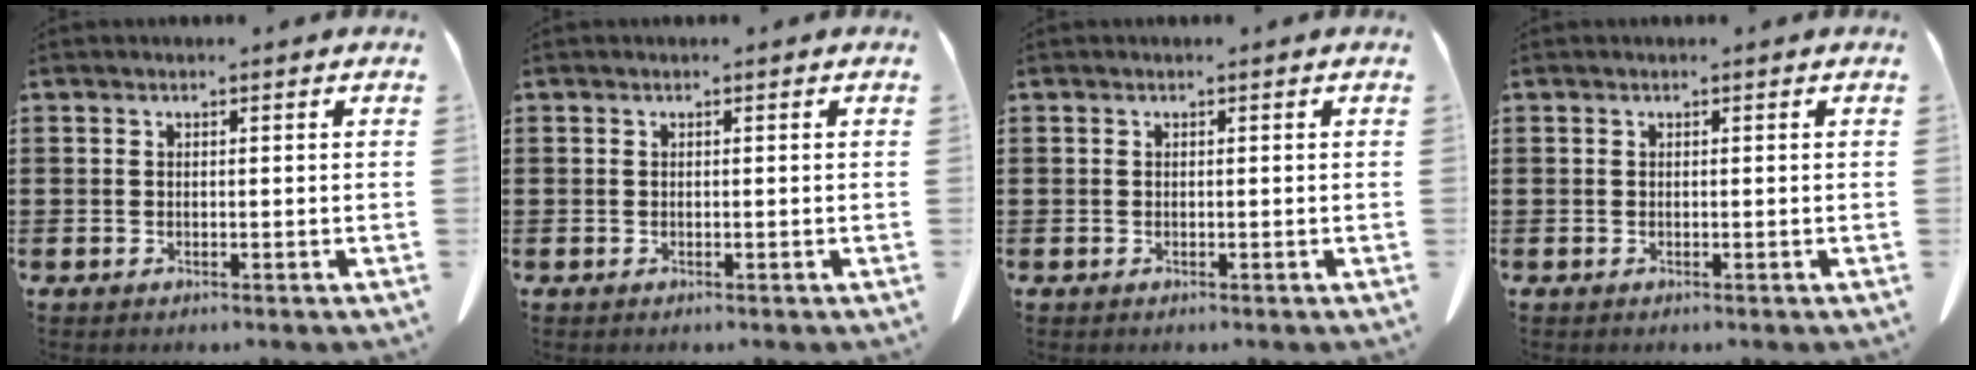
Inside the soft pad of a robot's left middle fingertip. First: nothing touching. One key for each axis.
{"total": 0.0}
{"total": 0.0}
{"total": 0.0}